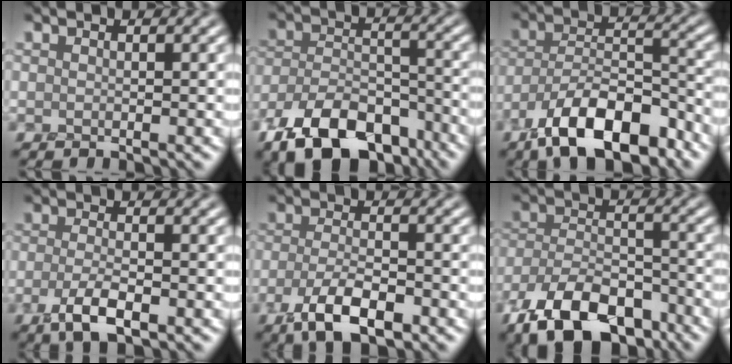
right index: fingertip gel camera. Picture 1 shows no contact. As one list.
[{"total": 9.0, "force": [-6.3, 4.3, 4.8], "torque": [-0.080, -0.014, -0.112]}, {"total": 10.0, "force": [-6.9, 3.7, 6.3], "torque": [-0.101, -0.006, -0.130]}, {"total": 3.4, "force": [-2.0, 0.8, 2.6], "torque": [-0.053, -0.008, -0.042]}, {"total": 4.9, "force": [-2.9, 1.7, 3.6], "torque": [-0.070, -0.008, -0.058]}, {"total": 9.5, "force": [-6.9, 4.1, 5.1], "torque": [-0.089, -0.018, -0.126]}]